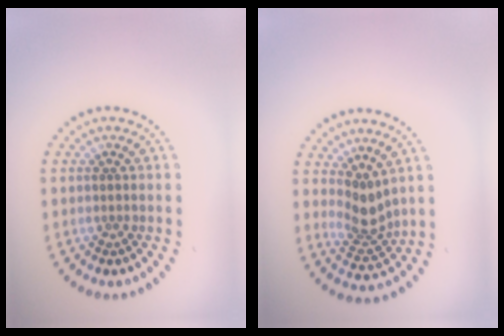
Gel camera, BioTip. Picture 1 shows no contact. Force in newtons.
{"total": 2.9, "press": 2.1, "slide": 2.0}